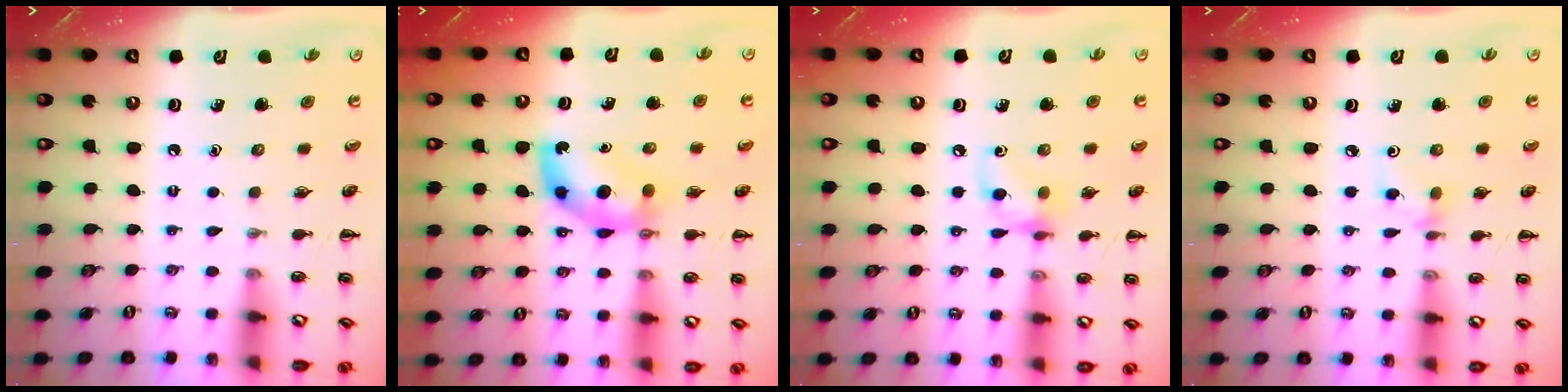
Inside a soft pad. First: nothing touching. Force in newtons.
{"total": 7.9, "press": 7.9, "slide": 0.9}
{"total": 8.5, "press": 8.4, "slide": 1.3}
{"total": 4.5, "press": 4.3, "slide": 1.2}